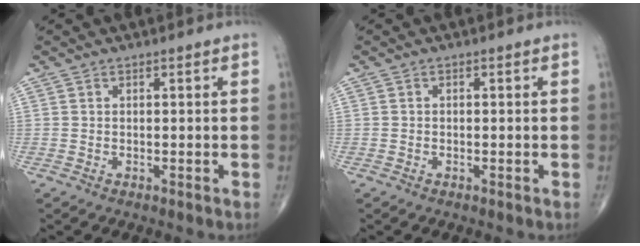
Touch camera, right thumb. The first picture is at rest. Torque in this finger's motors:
{"motor_torque": [-0.23, 0.05, -0.25, -0.02, 0.02]}